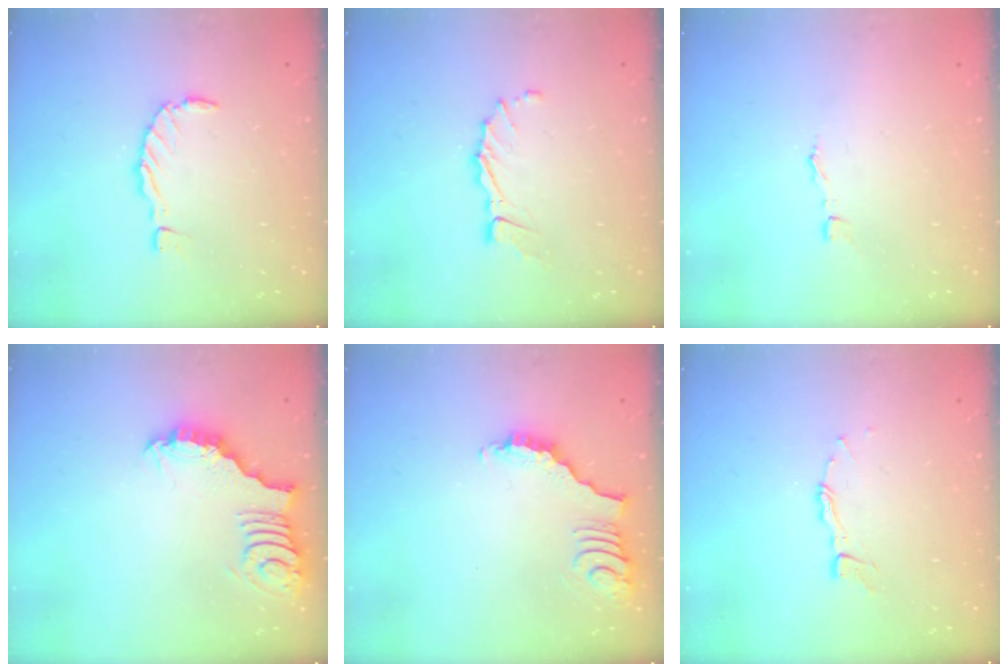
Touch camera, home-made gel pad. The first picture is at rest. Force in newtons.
{"total": 7.0, "press": 7.0, "slide": 0.5}
{"total": 1.9, "press": 1.9, "slide": 0.1}
{"total": 3.3, "press": 3.3, "slide": 0.1}
{"total": 3.7, "press": 3.7, "slide": 0.7}
{"total": 3.8, "press": 3.8, "slide": 0.4}